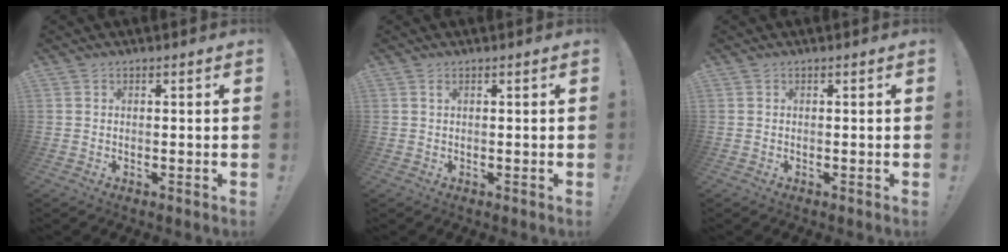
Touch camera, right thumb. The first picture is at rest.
{"total": 0.6, "force": [0.3, 0.1, 0.5], "torque": [-0.005, -0.001, 0.003]}
{"total": 0.0}